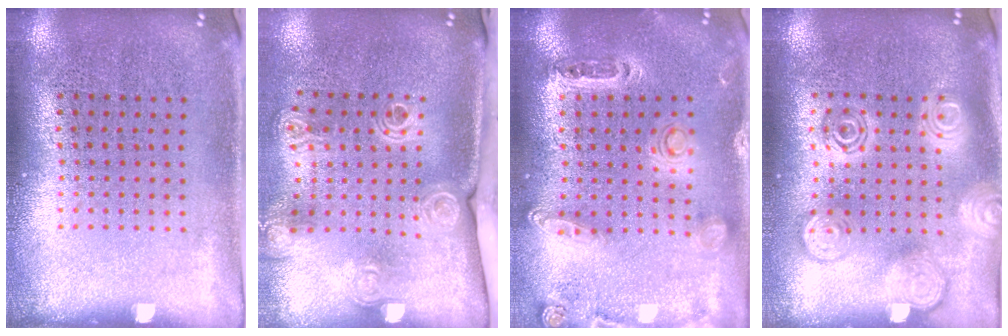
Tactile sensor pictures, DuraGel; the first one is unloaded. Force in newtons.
{"total": 2.1, "press": 1.5, "slide": 1.4}
{"total": 1.0, "press": 1.0, "slide": 0.3}
{"total": 2.0, "press": 2.0, "slide": 0.2}